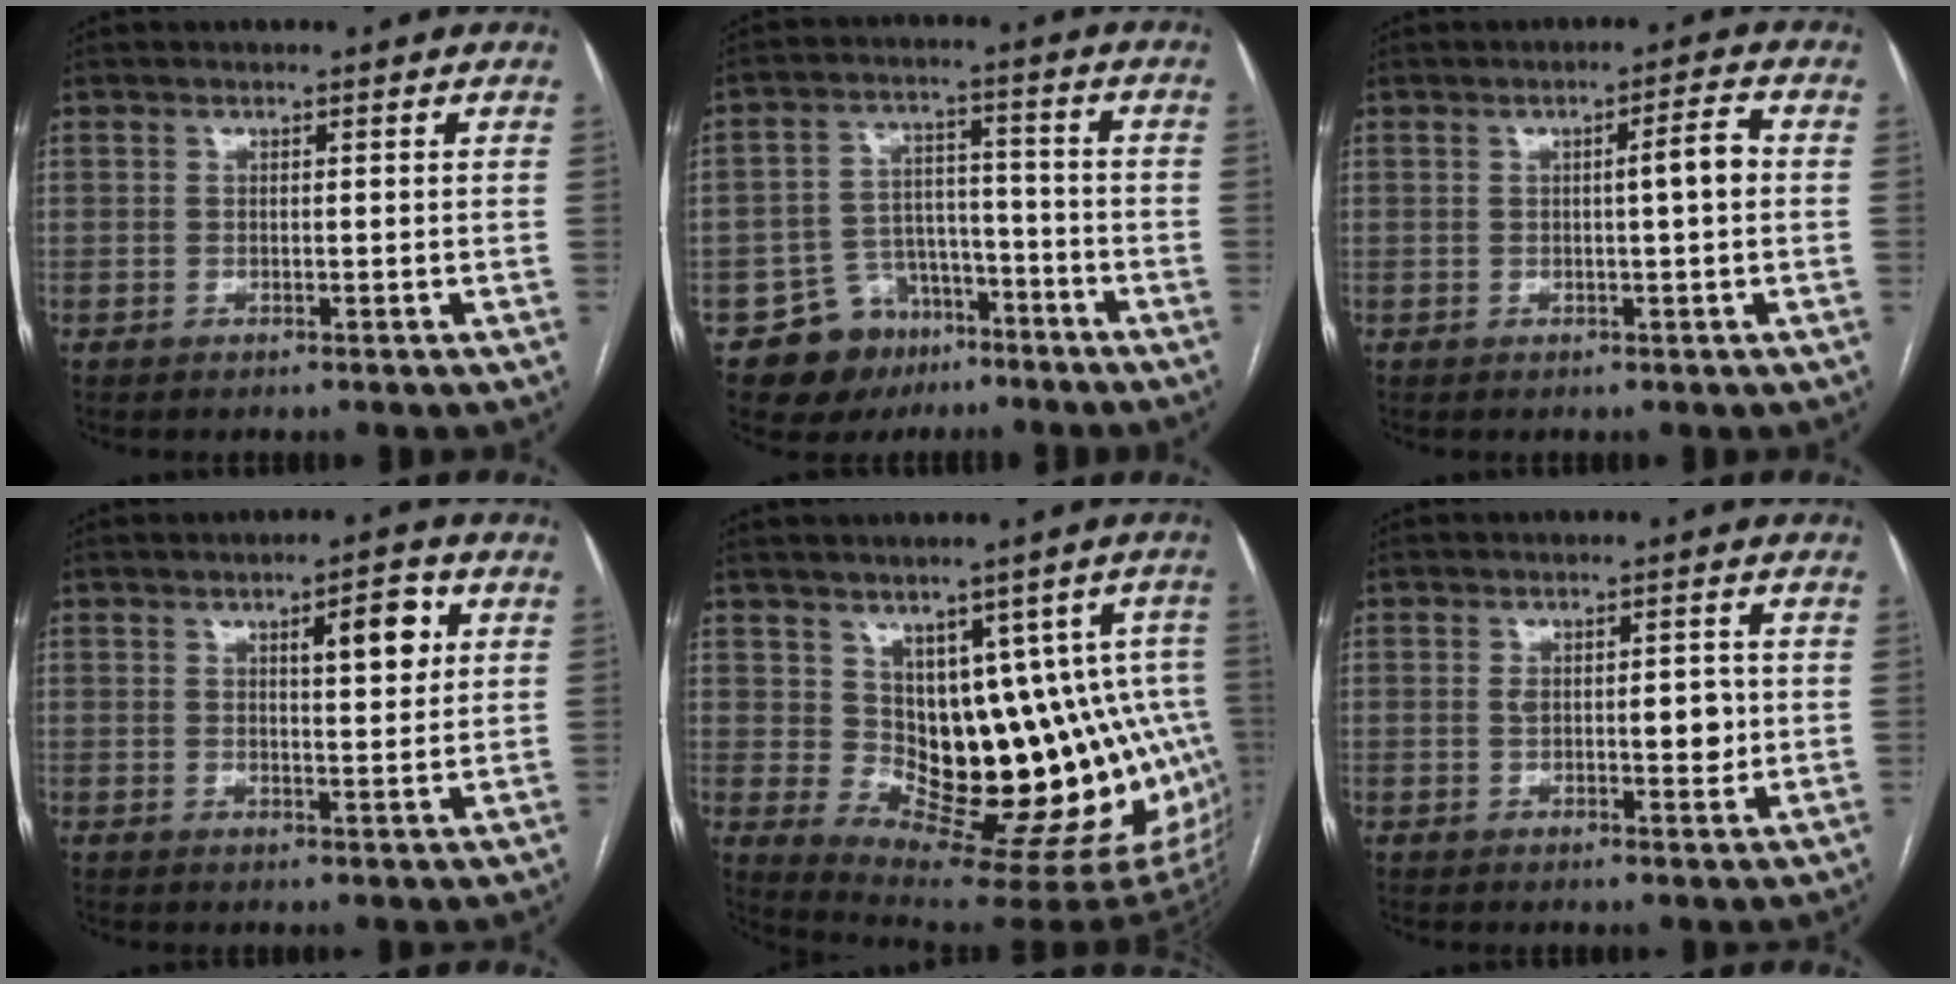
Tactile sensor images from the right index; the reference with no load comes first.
{"total": 9.4, "force": [-5.8, 7.0, 2.5], "torque": [-0.037, 0.028, -0.085]}
{"total": 3.9, "force": [0.2, 0.1, 3.9], "torque": [-0.057, 0.008, 0.001]}
{"total": 6.2, "force": [2.3, 1.6, 5.5], "torque": [-0.079, 0.005, 0.032]}
{"total": 16.5, "force": [1.0, 7.5, 14.7], "torque": [-0.140, 0.022, 0.034]}
{"total": 5.3, "force": [0.1, 2.3, 4.7], "torque": [-0.070, 0.002, 0.006]}